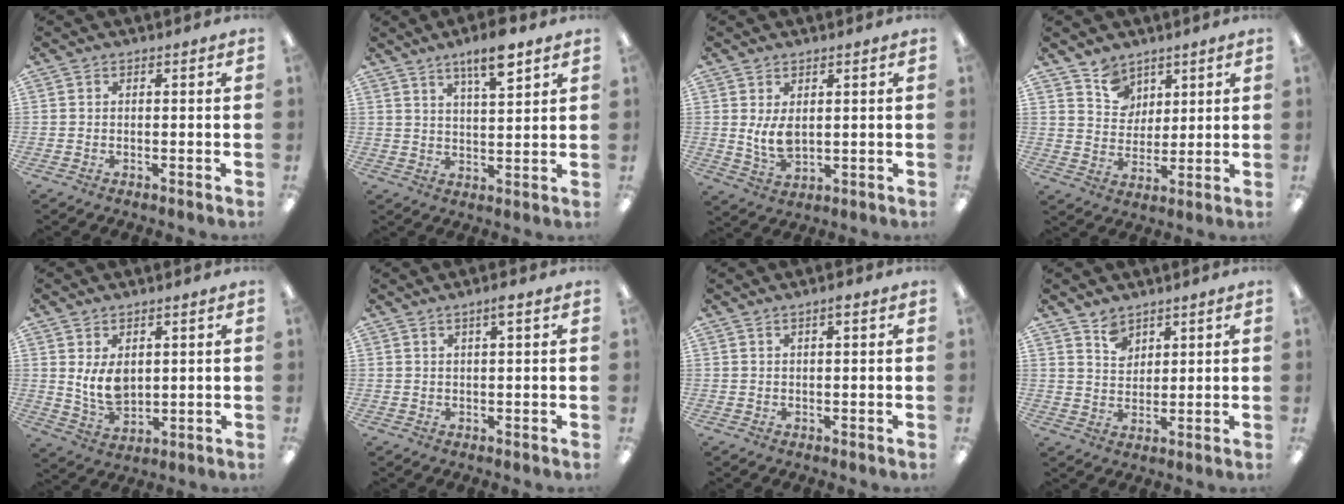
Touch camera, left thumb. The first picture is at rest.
{"total": 8.2, "force": [5.7, 1.9, 5.5], "torque": [-0.088, -0.028, 0.094]}
{"total": 5.9, "force": [1.5, 3.1, 4.8], "torque": [-0.096, -0.011, 0.020]}
{"total": 7.6, "force": [5.1, 5.6, 0.2], "torque": [-0.006, -0.033, 0.096]}
{"total": 7.0, "force": [2.5, 4.2, 5.0], "torque": [-0.104, -0.018, 0.042]}
{"total": 2.5, "force": [1.7, 0.2, 1.8], "torque": [-0.032, -0.001, 0.026]}
{"total": 1.7, "force": [1.2, 0.3, 1.2], "torque": [-0.025, 0.003, 0.020]}
{"total": 5.0, "force": [3.8, 3.0, 1.1], "torque": [-0.010, -0.018, 0.069]}